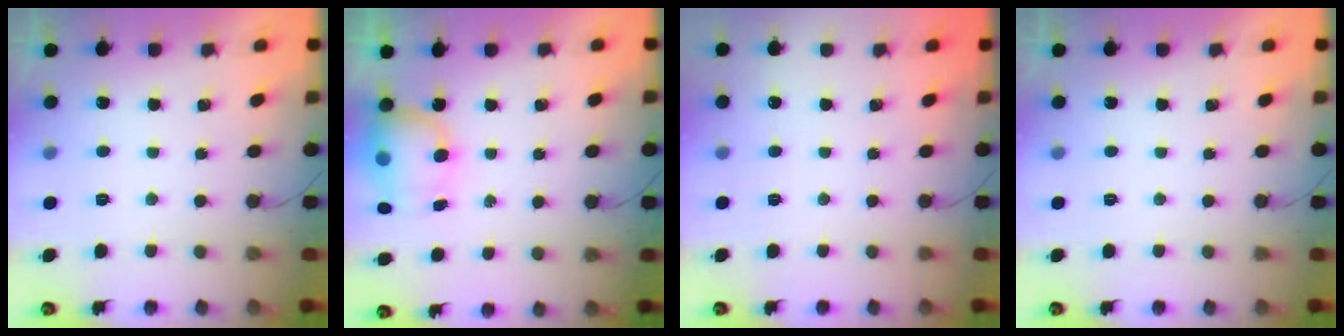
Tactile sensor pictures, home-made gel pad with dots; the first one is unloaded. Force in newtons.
{"total": 7.9, "press": 7.9, "slide": 0.9}
{"total": 0.0}
{"total": 0.0}